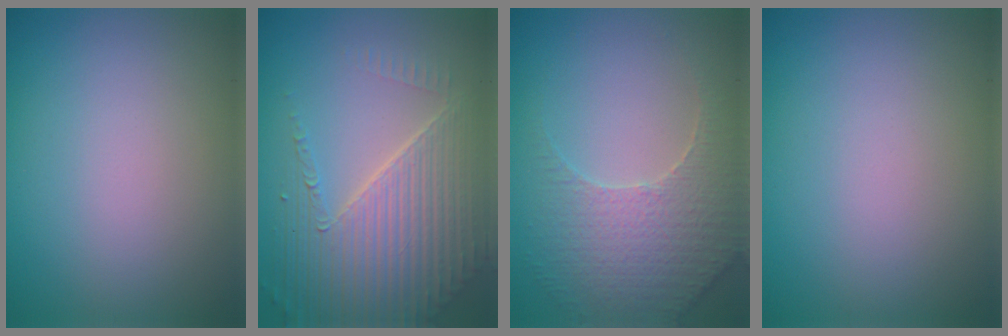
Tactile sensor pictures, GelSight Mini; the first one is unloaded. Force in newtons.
{"total": 6.9, "press": 5.0, "slide": 4.8}
{"total": 3.7, "press": 3.6, "slide": 1.0}
{"total": 0.0}